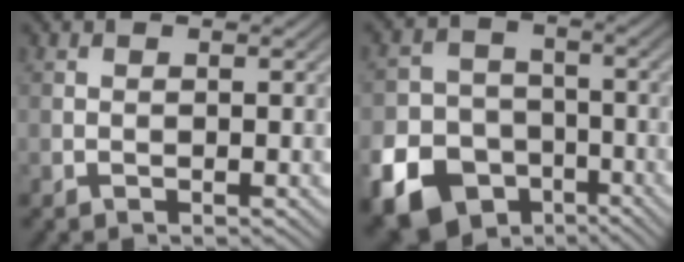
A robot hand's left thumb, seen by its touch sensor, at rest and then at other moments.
{"total": 14.6, "force": [-8.2, 11.1, 4.7], "torque": [-0.121, -0.066, -0.148]}